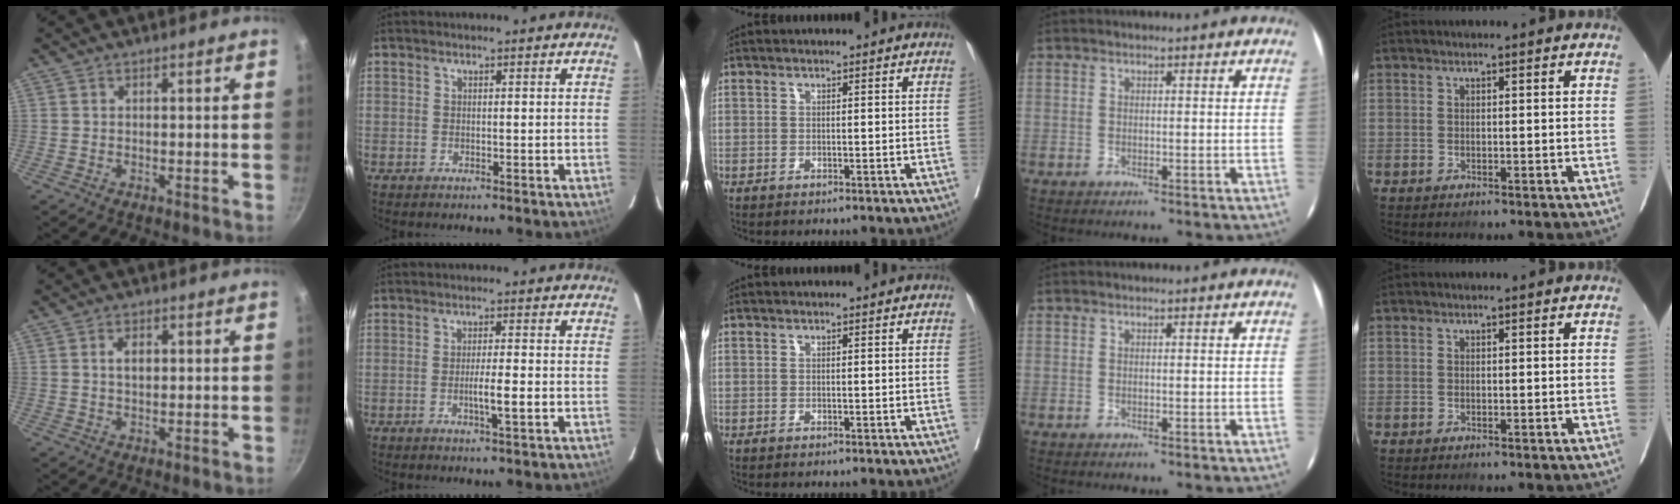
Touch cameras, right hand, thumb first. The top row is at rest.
{"thumb": {"total": 2.8, "force": [0.6, 1.7, 2.1], "torque": [-0.031, 0.000, 0.010]}, "index": {"total": 3.8, "force": [-1.0, 0.0, 3.7], "torque": [-0.063, -0.004, -0.016]}}